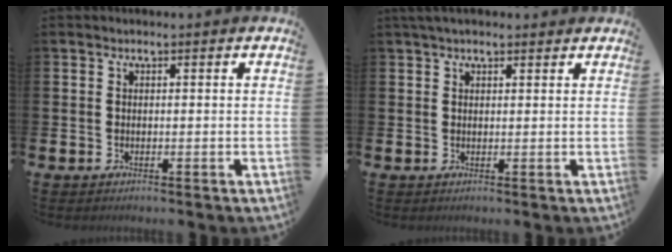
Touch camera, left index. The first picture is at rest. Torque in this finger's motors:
{"motor_torque": [1.11, -1.03, 0.21, 0.13]}